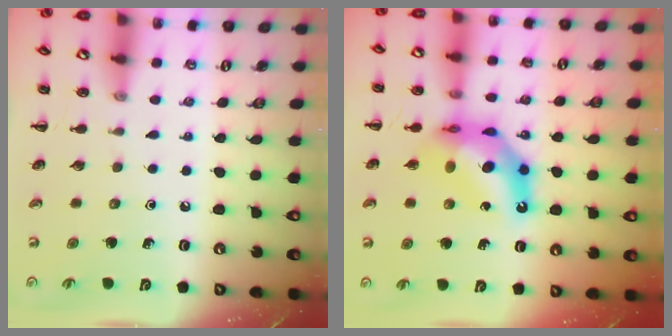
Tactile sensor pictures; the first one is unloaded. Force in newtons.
{"total": 11.9, "press": 11.4, "slide": 3.6}